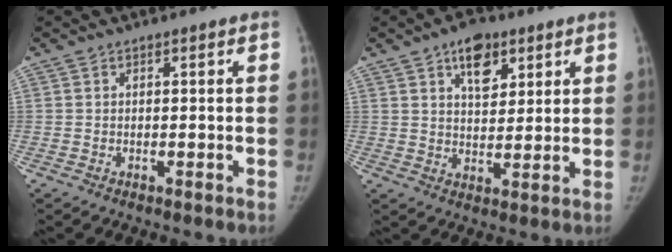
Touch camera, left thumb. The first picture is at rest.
{"total": 8.4, "force": [4.5, 4.8, 5.3], "torque": [-0.052, -0.021, 0.068]}